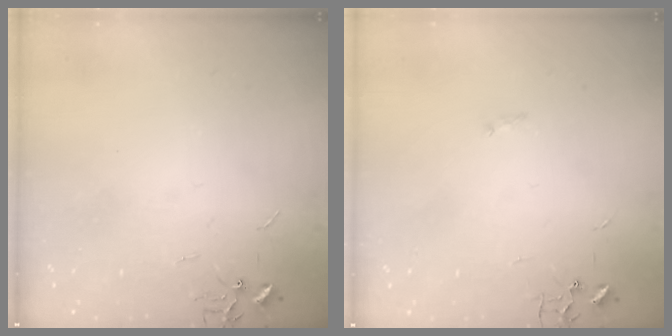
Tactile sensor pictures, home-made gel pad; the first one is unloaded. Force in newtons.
{"total": 0.9, "press": 0.9, "slide": 0.2}